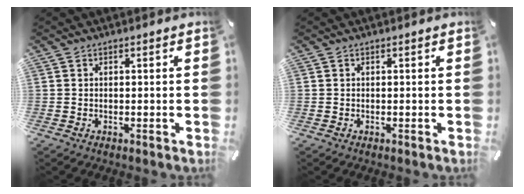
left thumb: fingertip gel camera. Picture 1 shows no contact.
{"total": 0.0}